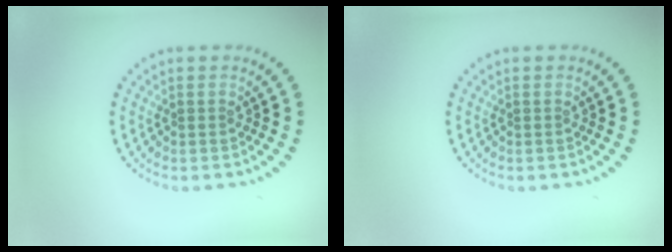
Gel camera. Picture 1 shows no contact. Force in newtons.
{"total": 0.0}